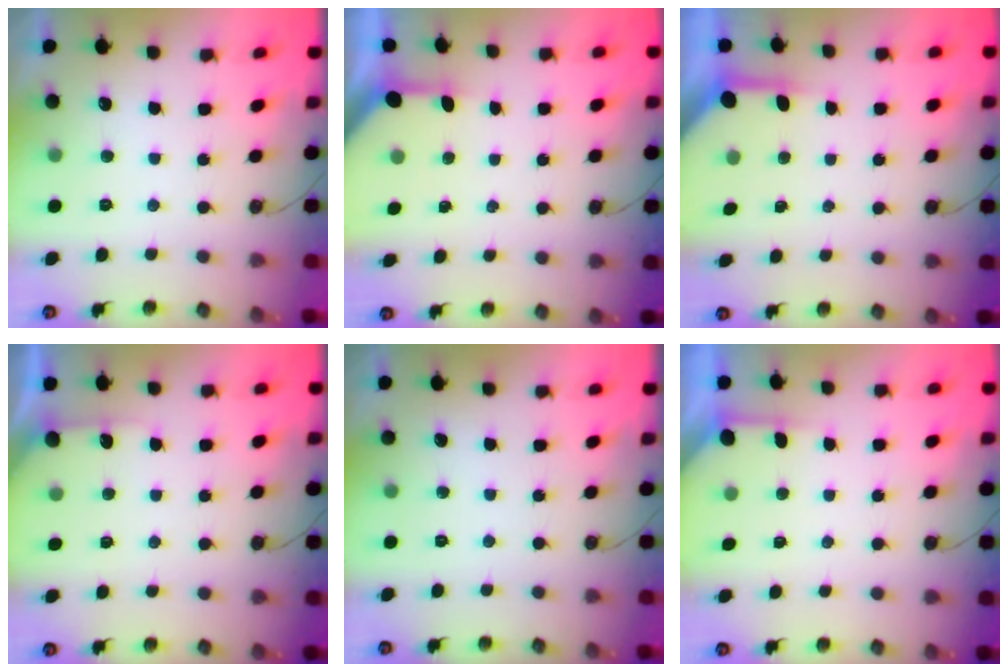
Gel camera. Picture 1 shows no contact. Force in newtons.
{"total": 3.0, "press": 3.0, "slide": 0.2}
{"total": 3.8, "press": 3.8, "slide": 0.5}
{"total": 4.3, "press": 4.3, "slide": 0.5}
{"total": 0.0}
{"total": 4.0, "press": 3.9, "slide": 0.2}